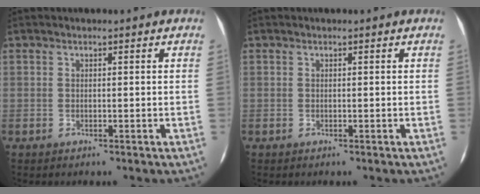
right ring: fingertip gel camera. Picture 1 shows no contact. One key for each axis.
{"total": 0.0}